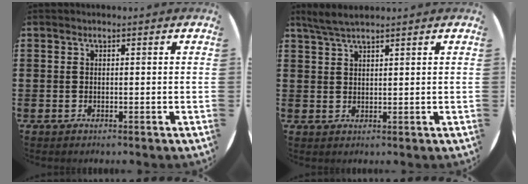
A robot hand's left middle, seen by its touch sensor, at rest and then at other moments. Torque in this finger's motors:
{"motor_torque": [0.07, -0.04, 0.03, 0.05]}